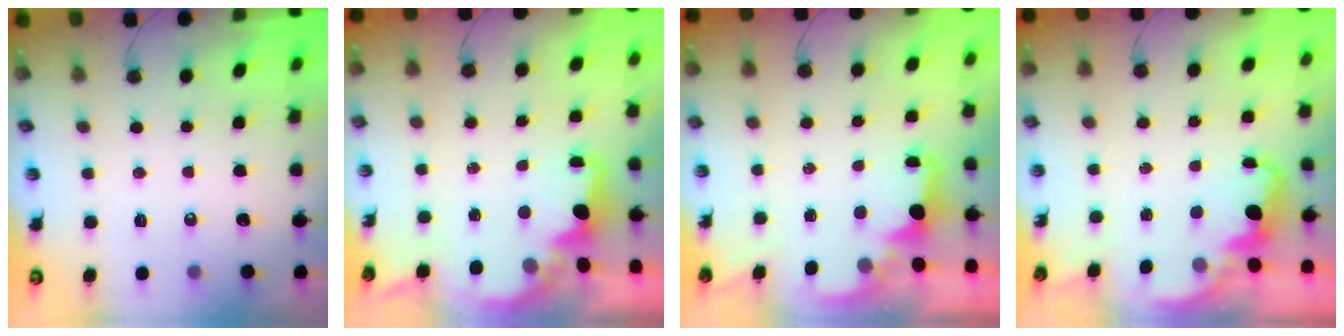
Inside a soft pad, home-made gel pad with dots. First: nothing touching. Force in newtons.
{"total": 2.1, "press": 1.9, "slide": 0.8}
{"total": 1.9, "press": 1.7, "slide": 0.7}
{"total": 2.3, "press": 2.3, "slide": 0.5}